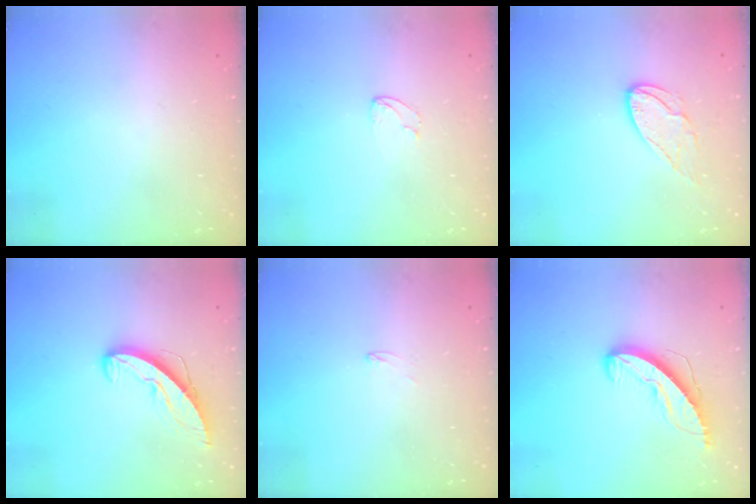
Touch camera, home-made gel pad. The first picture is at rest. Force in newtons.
{"total": 2.8, "press": 2.8, "slide": 0.2}
{"total": 8.8, "press": 8.8, "slide": 0.6}
{"total": 9.5, "press": 9.5, "slide": 0.9}
{"total": 2.6, "press": 2.6, "slide": 0.2}
{"total": 9.1, "press": 9.1, "slide": 0.3}